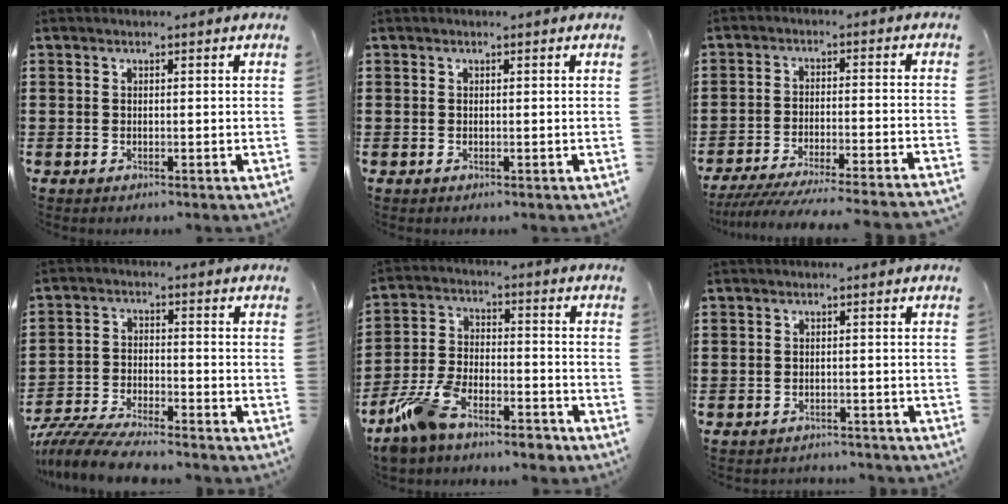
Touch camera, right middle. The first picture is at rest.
{"total": 0.0}
{"total": 5.5, "force": [-5.2, -0.3, 1.8], "torque": [-0.034, -0.013, -0.102]}
{"total": 6.9, "force": [-6.6, 0.5, 1.9], "torque": [-0.043, 0.000, -0.131]}
{"total": 8.6, "force": [-7.3, 2.0, 4.1], "torque": [-0.100, 0.009, -0.145]}
{"total": 1.8, "force": [-1.7, 0.4, -0.3], "torque": [0.000, 0.002, -0.041]}